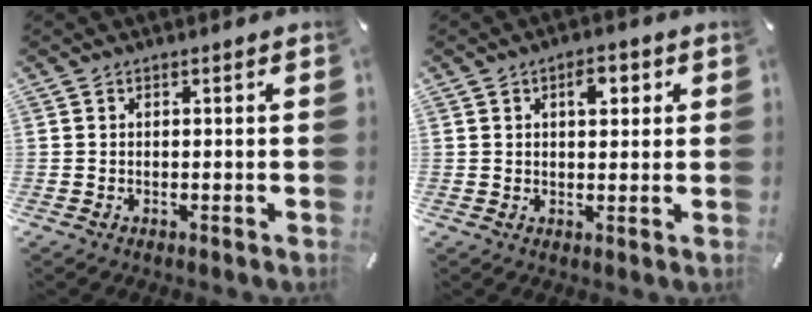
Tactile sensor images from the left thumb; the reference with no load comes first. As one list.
[{"total": 4.5, "force": [1.5, 2.7, 3.3], "torque": [-0.031, -0.008, 0.015]}]